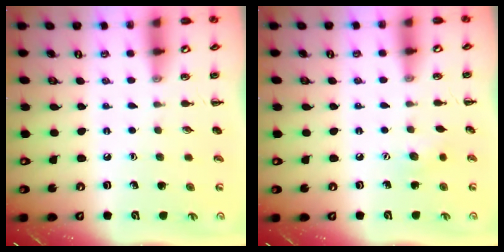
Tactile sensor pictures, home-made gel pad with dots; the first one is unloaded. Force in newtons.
{"total": 4.0, "press": 3.9, "slide": 0.7}